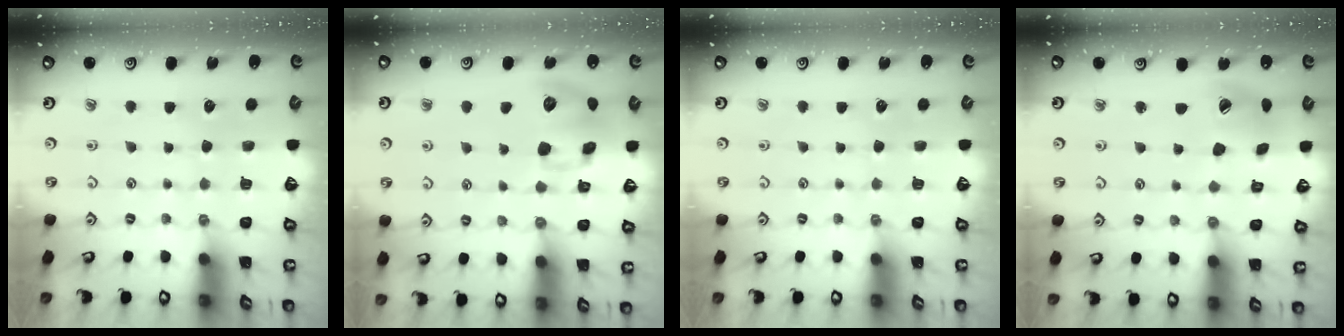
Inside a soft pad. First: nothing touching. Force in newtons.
{"total": 11.0, "press": 10.8, "slide": 1.8}
{"total": 0.0}
{"total": 10.8, "press": 10.7, "slide": 1.2}